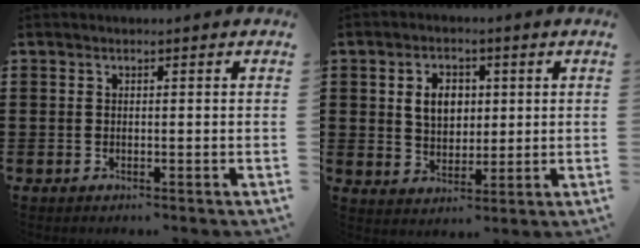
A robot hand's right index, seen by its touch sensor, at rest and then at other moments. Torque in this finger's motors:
{"motor_torque": [0.79, 0.31, 0.26, 0.07]}